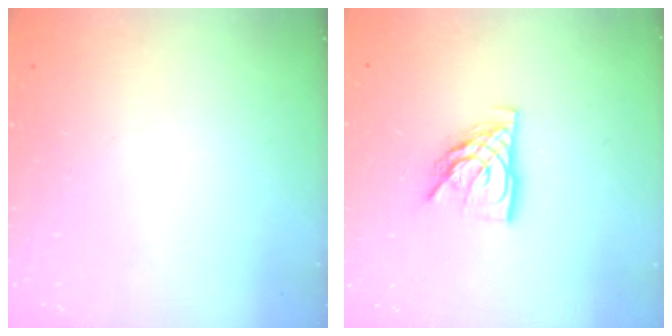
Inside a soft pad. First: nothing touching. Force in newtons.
{"total": 10.0, "press": 9.9, "slide": 1.1}